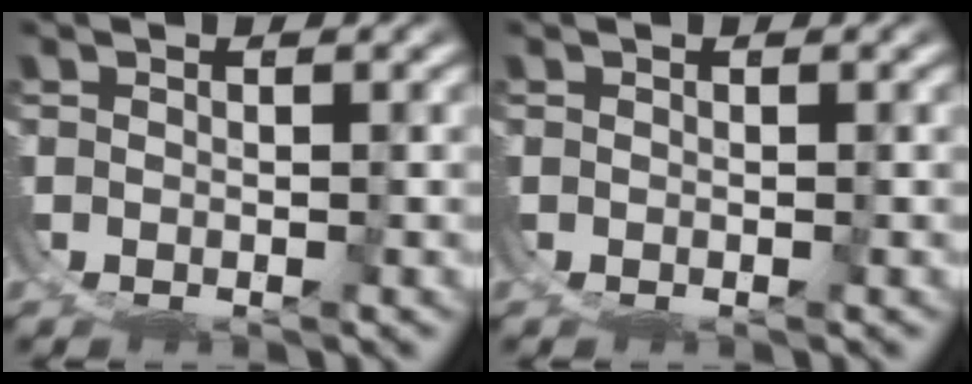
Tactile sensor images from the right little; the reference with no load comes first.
{"total": 0.0}